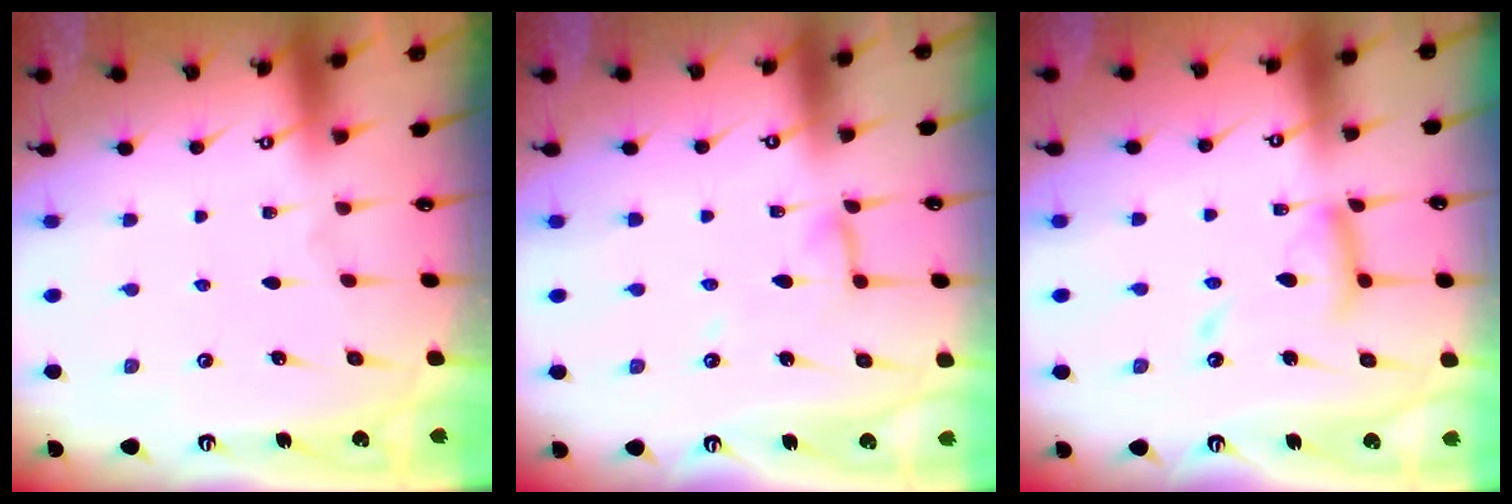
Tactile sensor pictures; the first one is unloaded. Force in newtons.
{"total": 5.7, "press": 5.7, "slide": 0.2}
{"total": 12.9, "press": 12.9, "slide": 1.1}